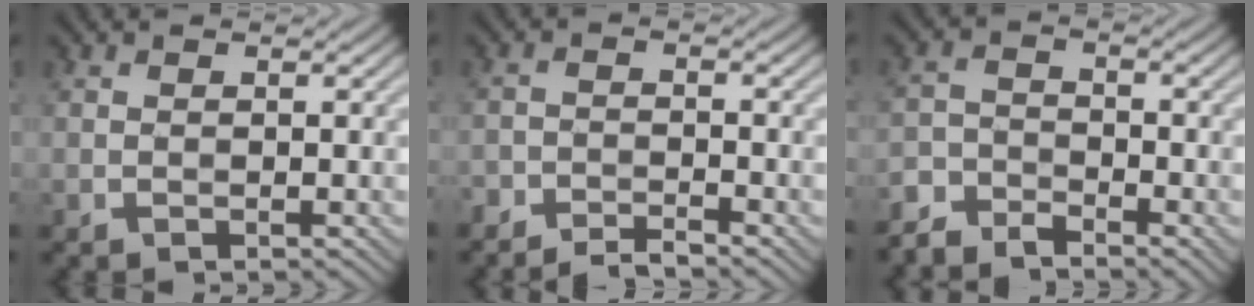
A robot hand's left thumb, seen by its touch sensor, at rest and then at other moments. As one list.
[{"total": 3.4, "force": [-3.2, 0.4, 1.1], "torque": [-0.018, 0.000, -0.063]}, {"total": 4.8, "force": [-4.3, 1.5, 1.4], "torque": [-0.026, -0.006, -0.095]}]